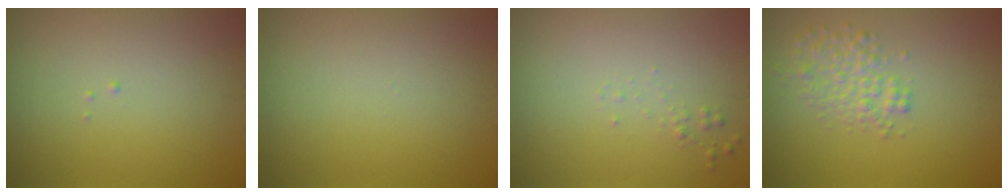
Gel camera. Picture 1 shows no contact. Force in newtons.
{"total": 0.0}
{"total": 0.6, "press": 0.6, "slide": 0.0}
{"total": 2.6, "press": 2.6, "slide": 0.1}